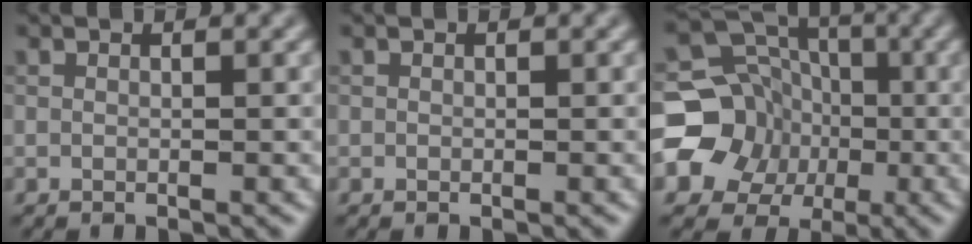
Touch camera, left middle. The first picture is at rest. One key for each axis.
{"total": 0.0}
{"total": 12.5, "fx": -2.3, "fy": 11.5, "fz": 4.1, "tx": -0.090, "ty": 0.000, "tz": -0.057}